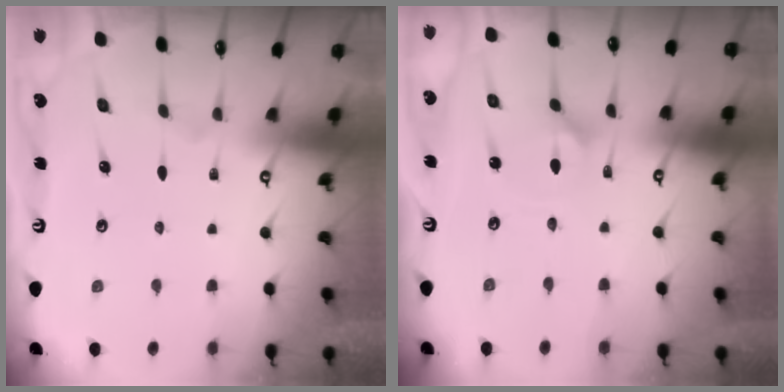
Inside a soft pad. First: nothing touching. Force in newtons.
{"total": 2.3, "press": 2.2, "slide": 0.7}